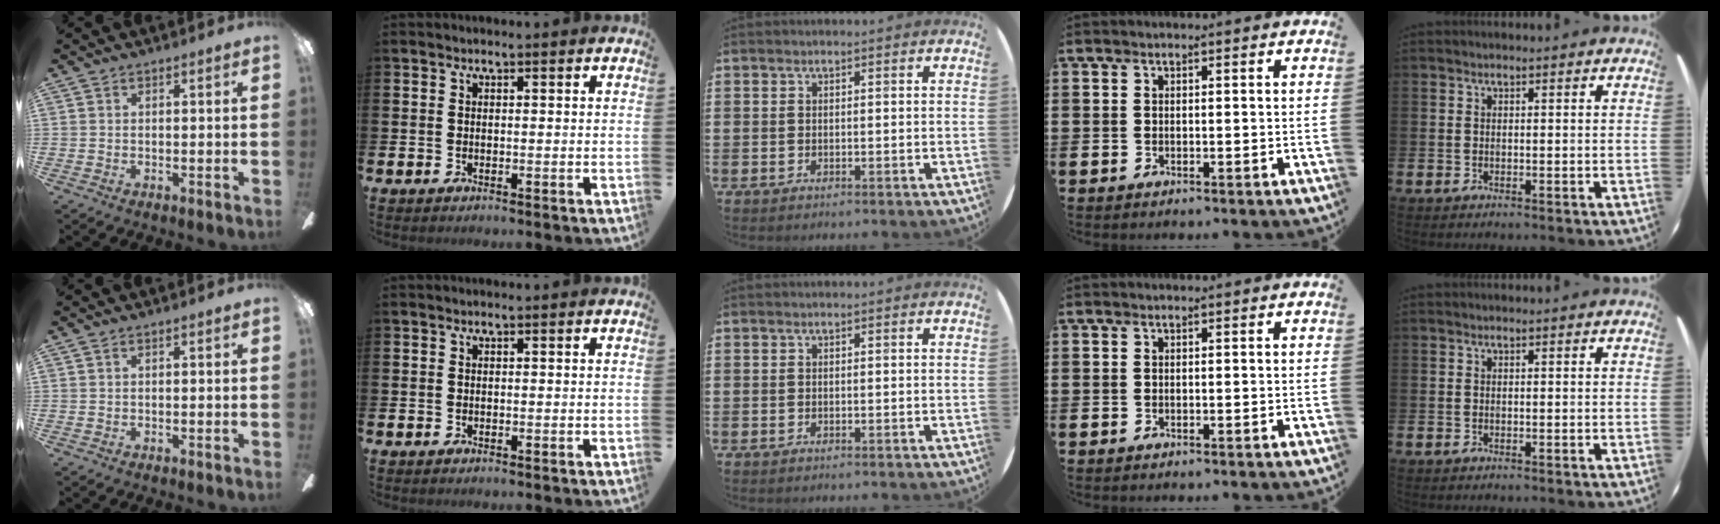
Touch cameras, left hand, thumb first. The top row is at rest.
{}